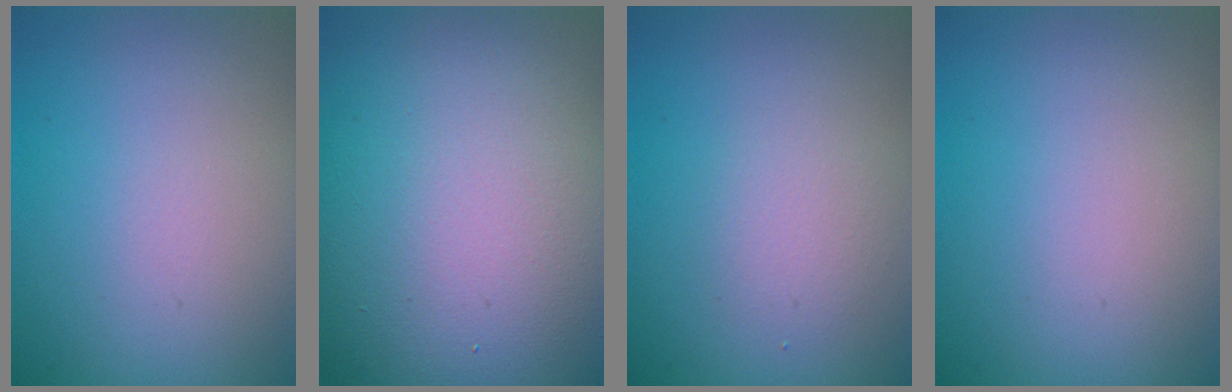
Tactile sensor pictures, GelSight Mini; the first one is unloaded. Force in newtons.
{"total": 19.9, "press": 19.9, "slide": 1.0}
{"total": 1.7, "press": 1.7, "slide": 0.1}
{"total": 0.0}